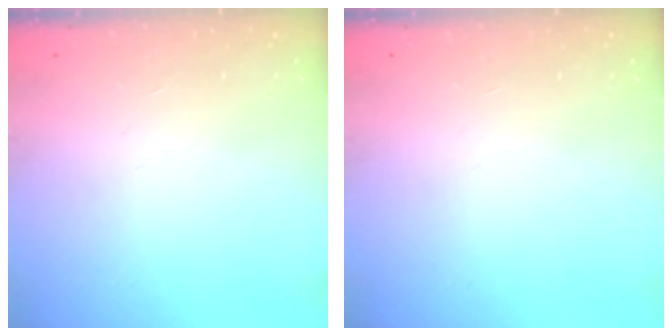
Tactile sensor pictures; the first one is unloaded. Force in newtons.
{"total": 0.0}